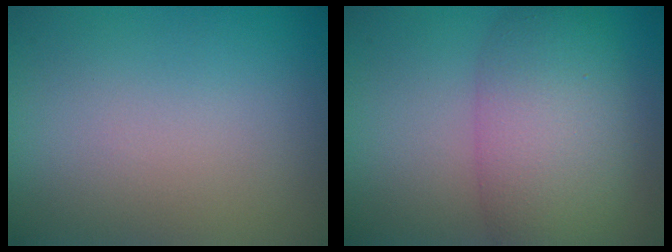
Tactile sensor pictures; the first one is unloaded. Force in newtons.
{"total": 6.9, "press": 6.9, "slide": 0.2}